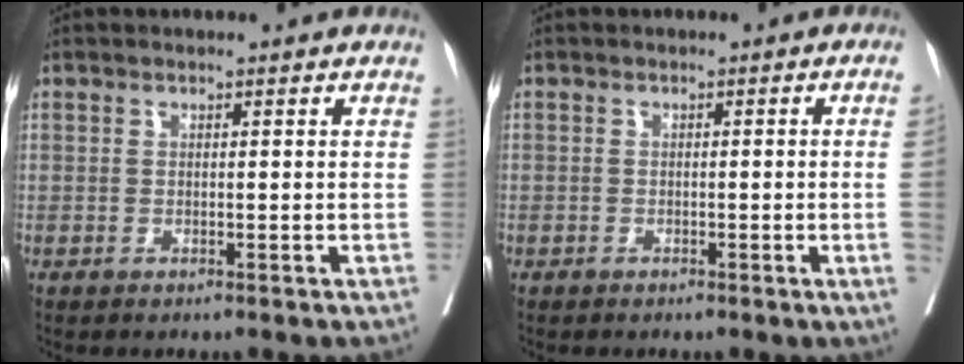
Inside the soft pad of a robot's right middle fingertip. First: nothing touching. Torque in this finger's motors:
{"motor_torque": [0.23, -0.48, -0.79, -0.21]}